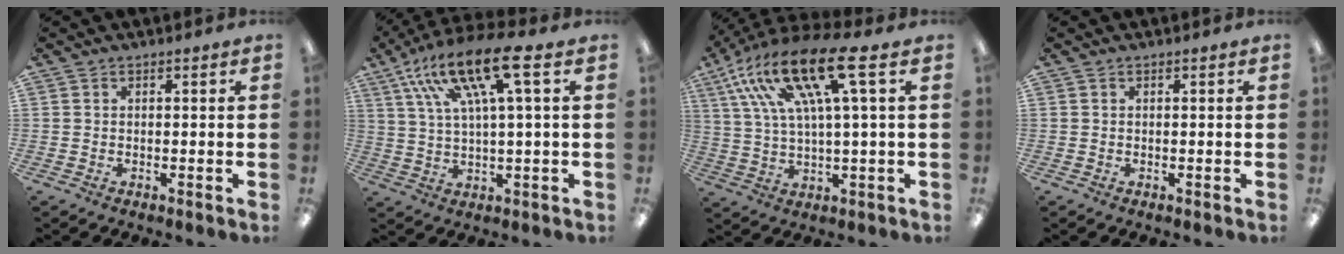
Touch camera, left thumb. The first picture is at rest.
{"total": 16.2, "force": [8.1, 4.1, 13.3], "torque": [-0.266, -0.030, 0.132]}
{"total": 19.3, "force": [9.5, 5.5, 15.8], "torque": [-0.320, -0.033, 0.151]}
{"total": 0.0}